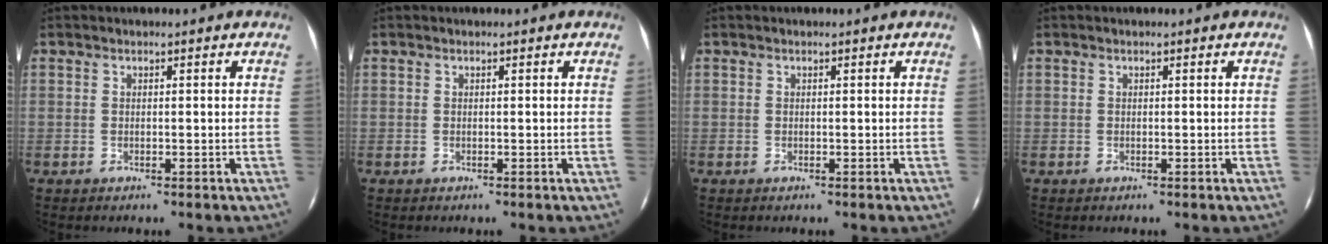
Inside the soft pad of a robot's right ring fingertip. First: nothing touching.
{"total": 0.0}
{"total": 0.0}
{"total": 0.0}